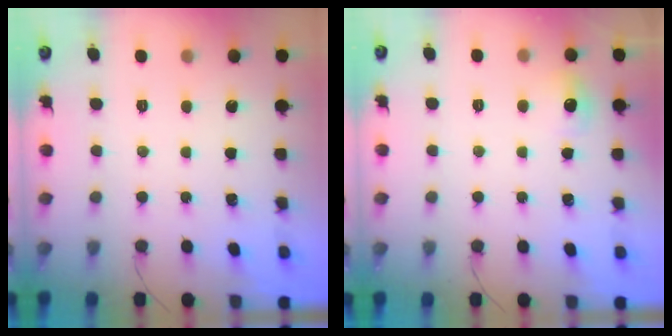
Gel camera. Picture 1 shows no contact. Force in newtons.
{"total": 5.5, "press": 5.3, "slide": 1.4}